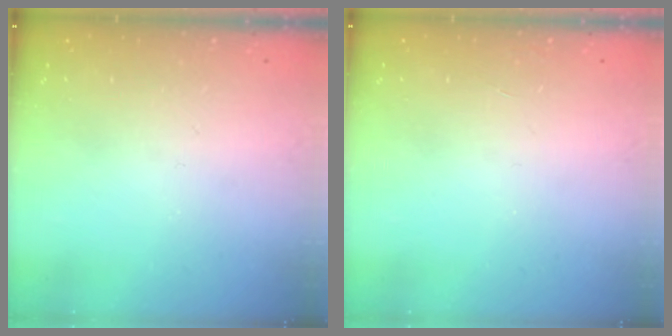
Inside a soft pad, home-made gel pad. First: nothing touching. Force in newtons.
{"total": 0.0}